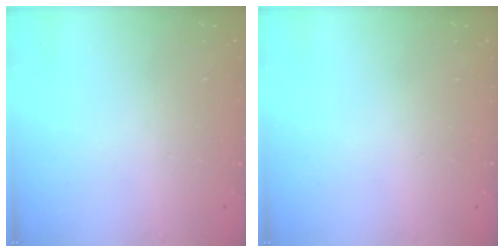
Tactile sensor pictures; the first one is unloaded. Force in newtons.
{"total": 0.0}